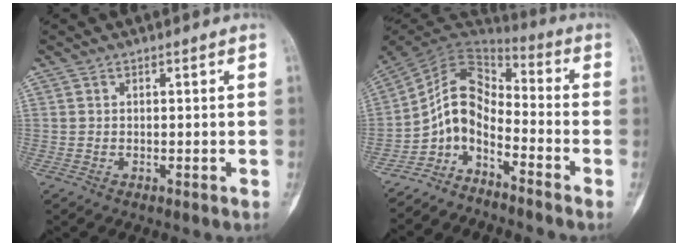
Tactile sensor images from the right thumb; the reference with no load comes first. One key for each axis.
{"total": 10.2, "fx": -5.7, "fy": 5.6, "fz": 6.2, "tx": -0.099, "ty": 0.088, "tz": -0.119}